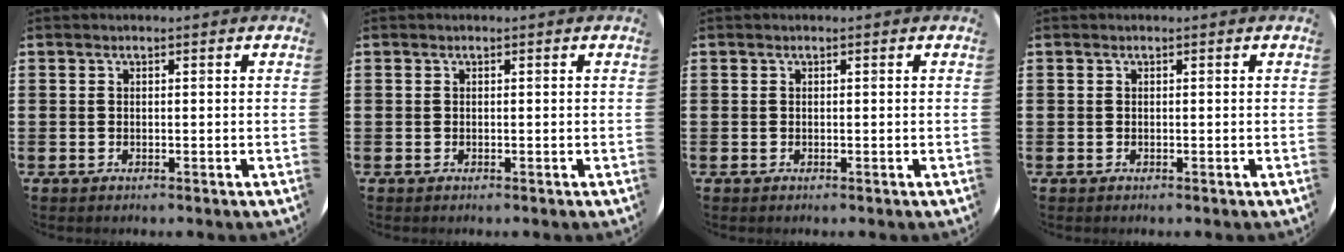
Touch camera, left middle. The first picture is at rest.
{"total": 0.0}
{"total": 0.0}
{"total": 0.0}